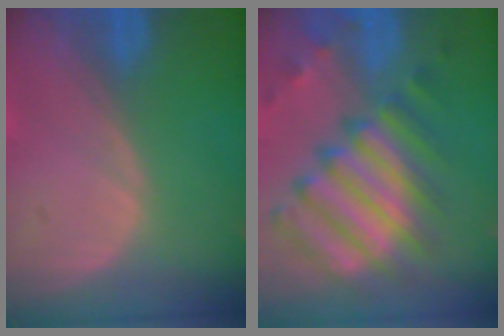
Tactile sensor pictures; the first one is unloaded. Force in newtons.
{"total": 11.8, "press": 10.4, "slide": 5.6}